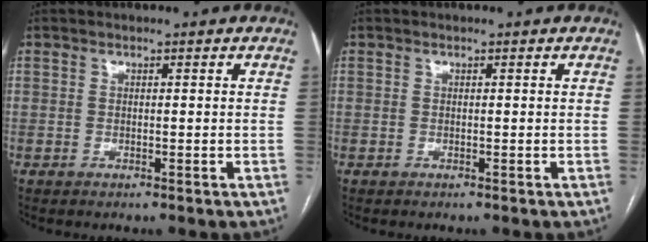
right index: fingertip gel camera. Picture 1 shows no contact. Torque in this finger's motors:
{"motor_torque": [0.00, 0.00, 0.00, 0.00]}